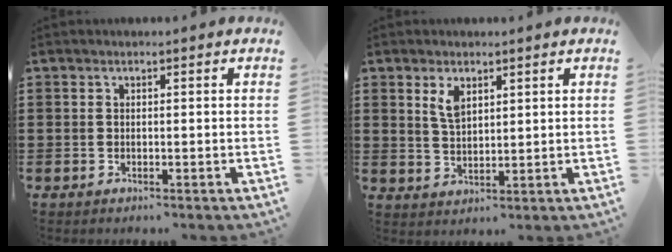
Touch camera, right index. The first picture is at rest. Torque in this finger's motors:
{"motor_torque": [0.42, 0.38, 0.11, 0.07]}